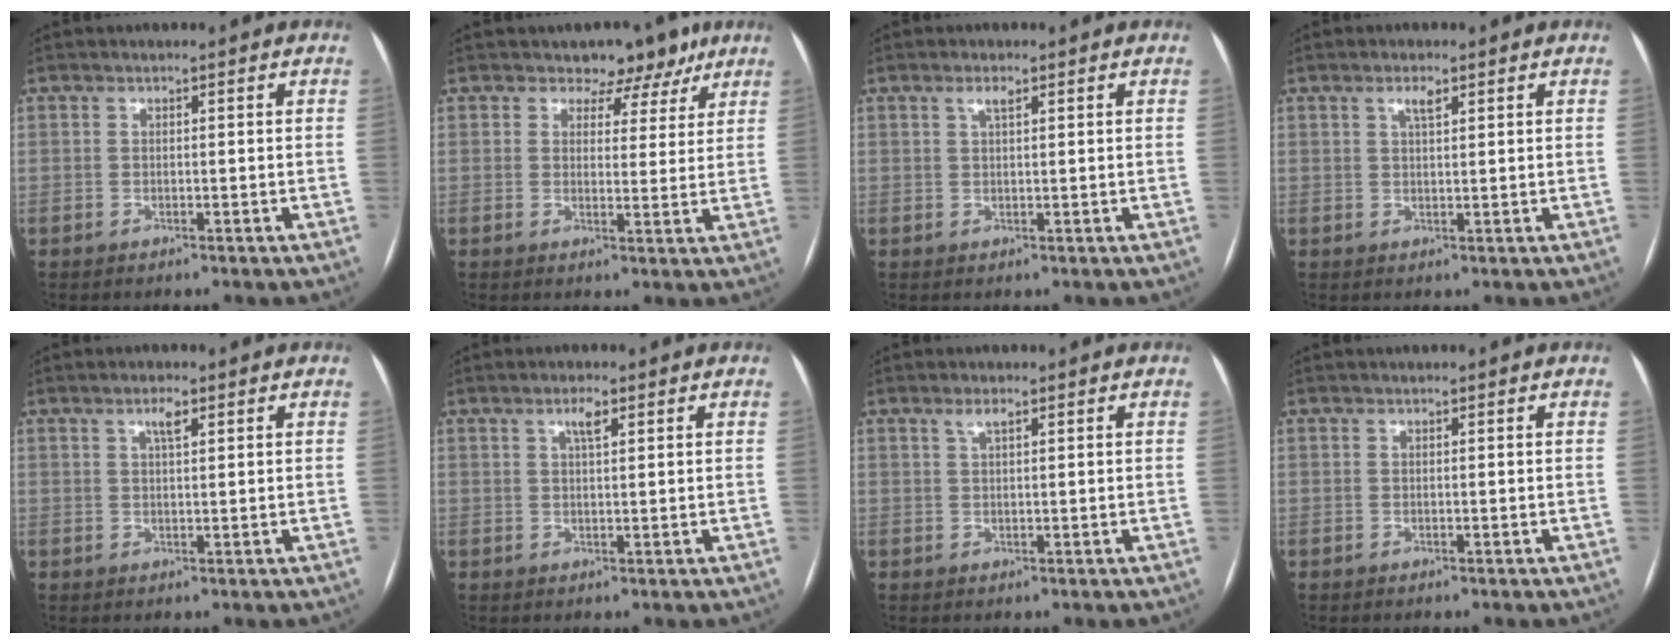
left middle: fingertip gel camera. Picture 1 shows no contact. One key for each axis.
{"total": 5.7, "fx": 4.3, "fy": 3.6, "fz": 0.9, "tx": 0.003, "ty": -0.005, "tz": 0.043}
{"total": 1.5, "fx": 0.9, "fy": 0.3, "fz": 1.2, "tx": -0.025, "ty": 0.005, "tz": 0.017}
{"total": 2.0, "fx": 1.1, "fy": 0.5, "fz": 1.6, "tx": -0.030, "ty": 0.003, "tz": 0.021}
{"total": 2.1, "fx": 1.1, "fy": 0.4, "fz": 1.8, "tx": -0.033, "ty": 0.003, "tz": 0.019}
{"total": 2.3, "fx": 1.2, "fy": 0.4, "fz": 1.9, "tx": -0.036, "ty": 0.003, "tz": 0.020}
{"total": 1.5, "fx": 0.9, "fy": 0.3, "fz": 1.1, "tx": -0.025, "ty": 0.005, "tz": 0.019}
{"total": 0.0}